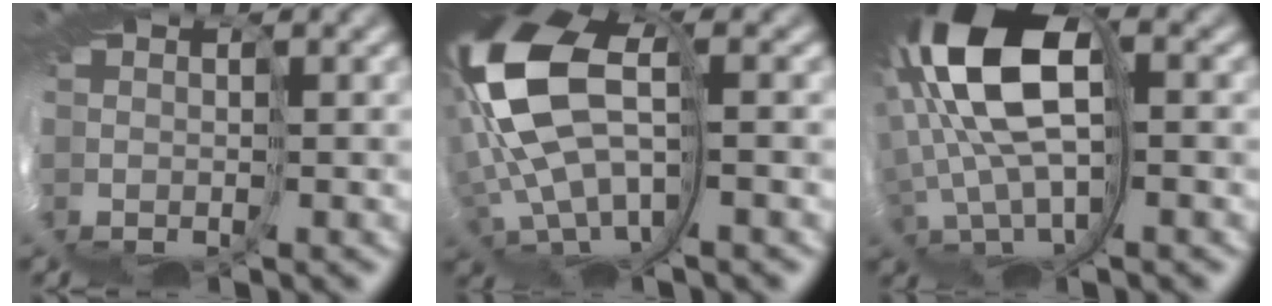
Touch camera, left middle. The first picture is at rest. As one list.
[{"total": 12.6, "force": [2.5, 6.4, 10.6], "torque": [-0.241, -0.014, 0.060]}, {"total": 12.0, "force": [3.4, 5.8, 10.0], "torque": [-0.215, 0.005, 0.057]}]